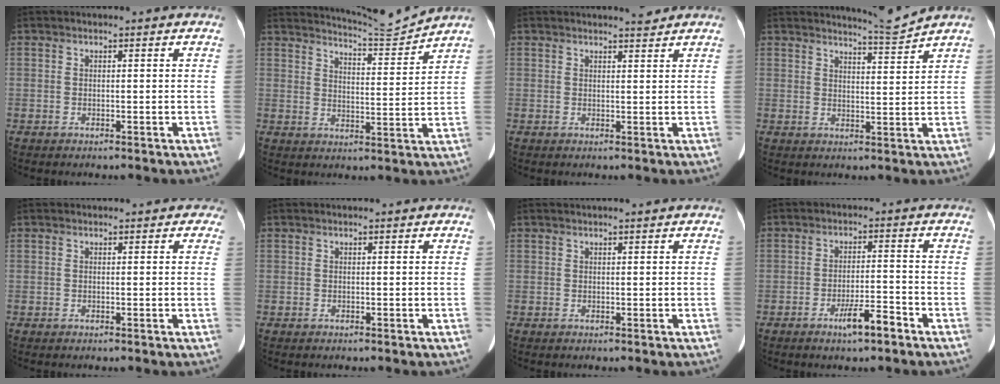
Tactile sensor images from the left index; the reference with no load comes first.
{"total": 7.8, "force": [7.5, -1.9, 0.0], "torque": [-0.020, -0.032, 0.122]}
{"total": 2.3, "force": [2.2, 0.0, 0.6], "torque": [-0.011, -0.004, 0.031]}
{"total": 4.2, "force": [3.9, -1.6, -0.2], "torque": [-0.007, -0.026, 0.067]}
{"total": 0.8, "force": [0.5, 0.6, 0.2], "torque": [0.010, 0.001, -0.003]}
{"total": 0.0}
{"total": 1.7, "force": [1.4, 0.0, 1.0], "torque": [-0.007, 0.026, 0.023]}
{"total": 4.9, "force": [-3.4, 0.6, 3.5], "torque": [-0.065, -0.004, -0.057]}